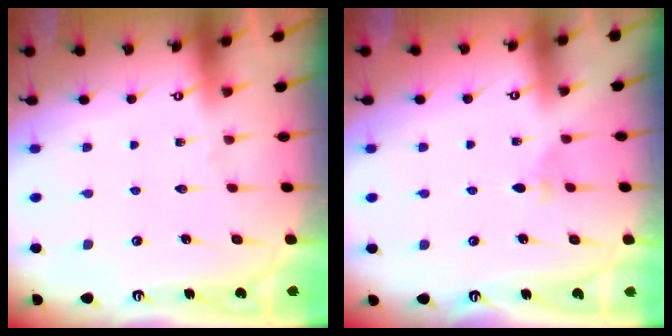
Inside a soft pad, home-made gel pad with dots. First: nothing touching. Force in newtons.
{"total": 2.7, "press": 2.6, "slide": 0.7}